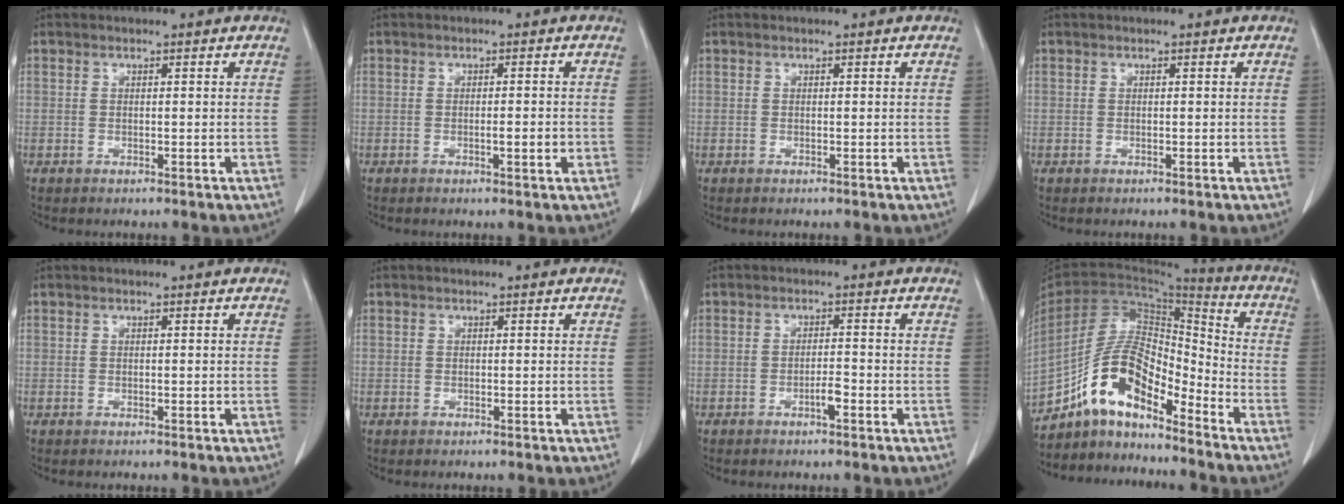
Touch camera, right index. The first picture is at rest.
{"total": 2.0, "force": [-0.5, 0.3, 1.9], "torque": [-0.032, 0.001, -0.005]}
{"total": 0.0}
{"total": 0.0}
{"total": 0.0}
{"total": 0.0}
{"total": 1.9, "force": [-1.1, 0.3, 1.5], "torque": [-0.027, 0.003, -0.017]}
{"total": 12.9, "force": [-9.6, 4.2, 7.5], "torque": [-0.137, 0.038, -0.172]}